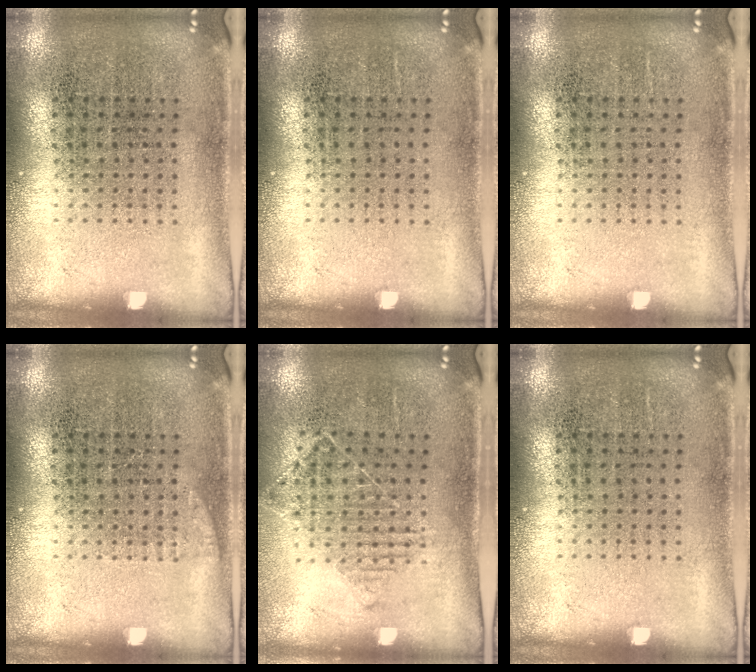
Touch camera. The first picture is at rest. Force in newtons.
{"total": 0.0}
{"total": 0.0}
{"total": 0.7, "press": 0.7, "slide": 0.2}
{"total": 1.0, "press": 1.0, "slide": 0.2}
{"total": 0.0}